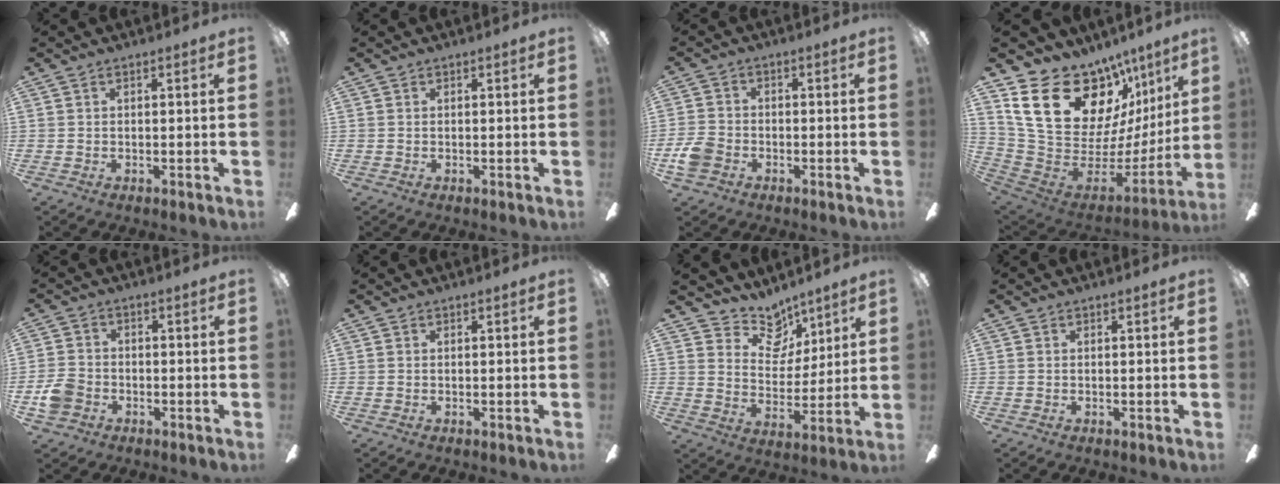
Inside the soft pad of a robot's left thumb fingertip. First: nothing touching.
{"total": 0.0}
{"total": 5.9, "force": [-2.7, 4.5, 2.8], "torque": [-0.061, 0.020, -0.049]}
{"total": 25.0, "force": [13.7, 15.1, 14.6], "torque": [-0.256, -0.087, 0.279]}
{"total": 6.0, "force": [-2.5, 4.8, 2.6], "torque": [-0.060, 0.021, -0.047]}
{"total": 0.0}
{"total": 10.8, "force": [8.5, 6.2, 2.7], "torque": [-0.045, -0.064, 0.162]}
{"total": 0.0}